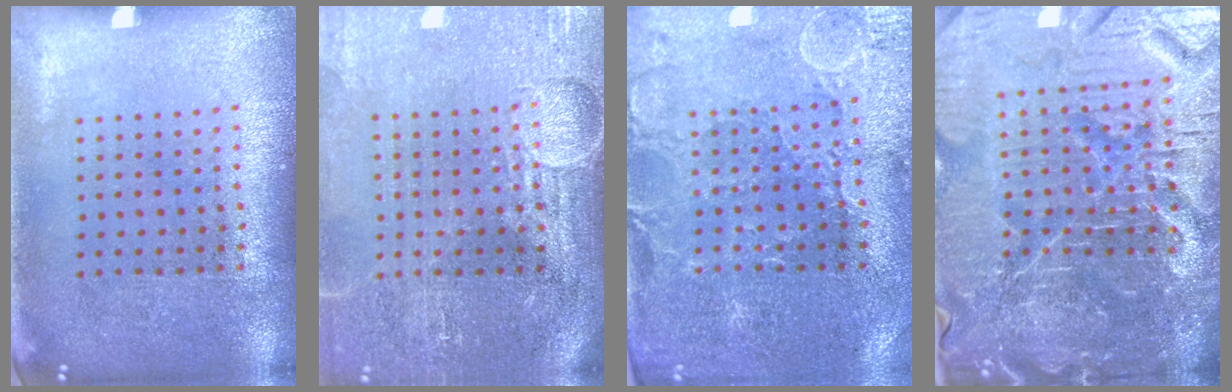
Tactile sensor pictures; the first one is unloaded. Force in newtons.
{"total": 4.1, "press": 3.7, "slide": 1.9}
{"total": 1.1, "press": 1.0, "slide": 0.4}
{"total": 7.2, "press": 6.5, "slide": 3.3}